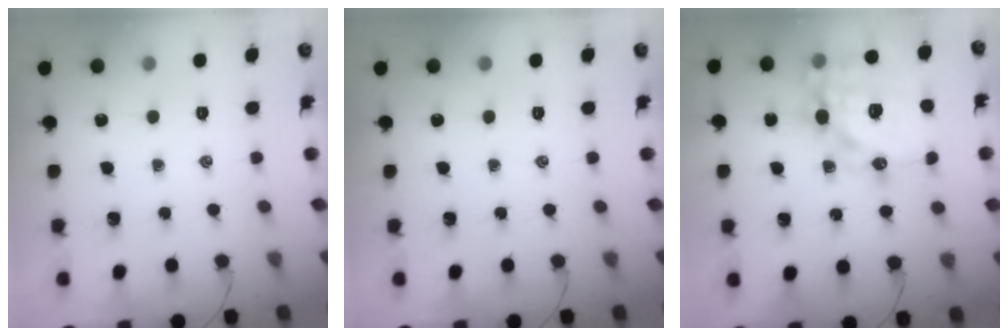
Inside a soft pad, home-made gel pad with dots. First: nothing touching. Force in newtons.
{"total": 0.0}
{"total": 18.3, "press": 17.8, "slide": 4.3}